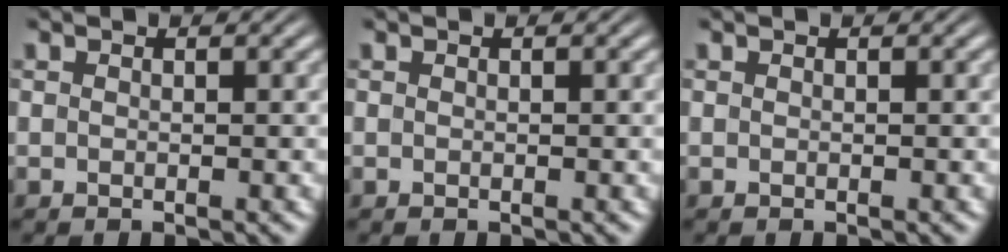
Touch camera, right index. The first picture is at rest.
{"total": 0.0}
{"total": 0.0}